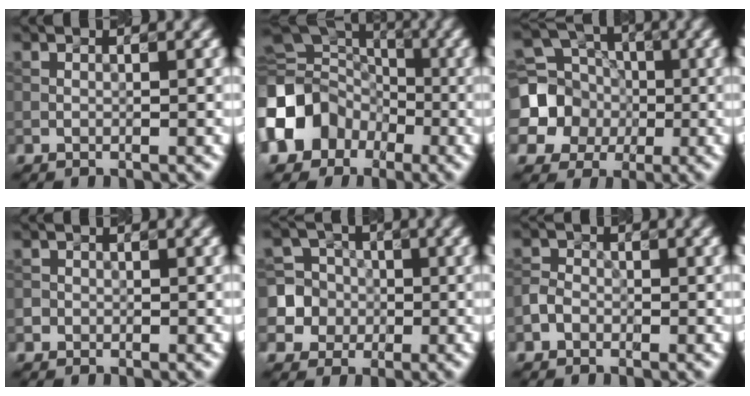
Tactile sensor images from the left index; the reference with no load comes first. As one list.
[{"total": 11.5, "force": [-4.3, 9.5, 4.7], "torque": [-0.104, -0.002, -0.092]}, {"total": 8.7, "force": [-0.7, 8.0, 3.2], "torque": [-0.075, 0.005, -0.043]}, {"total": 0.8, "force": [-0.2, 0.7, 0.0], "torque": [0.008, -0.004, -0.006]}, {"total": 6.2, "force": [-0.9, 6.1, 0.8], "torque": [-0.002, 0.024, -0.035]}, {"total": 1.6, "force": [-0.8, 1.3, 0.5], "torque": [-0.006, 0.004, -0.022]}]